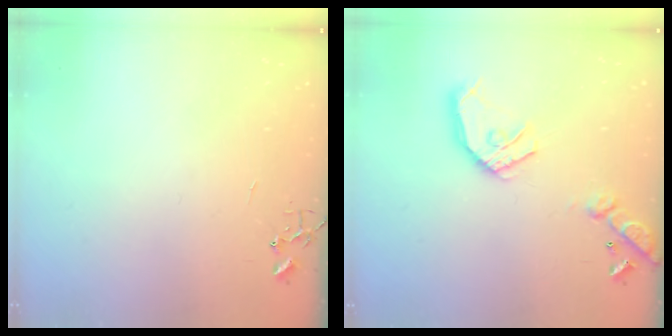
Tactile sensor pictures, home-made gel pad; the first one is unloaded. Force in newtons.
{"total": 16.6, "press": 16.4, "slide": 2.5}